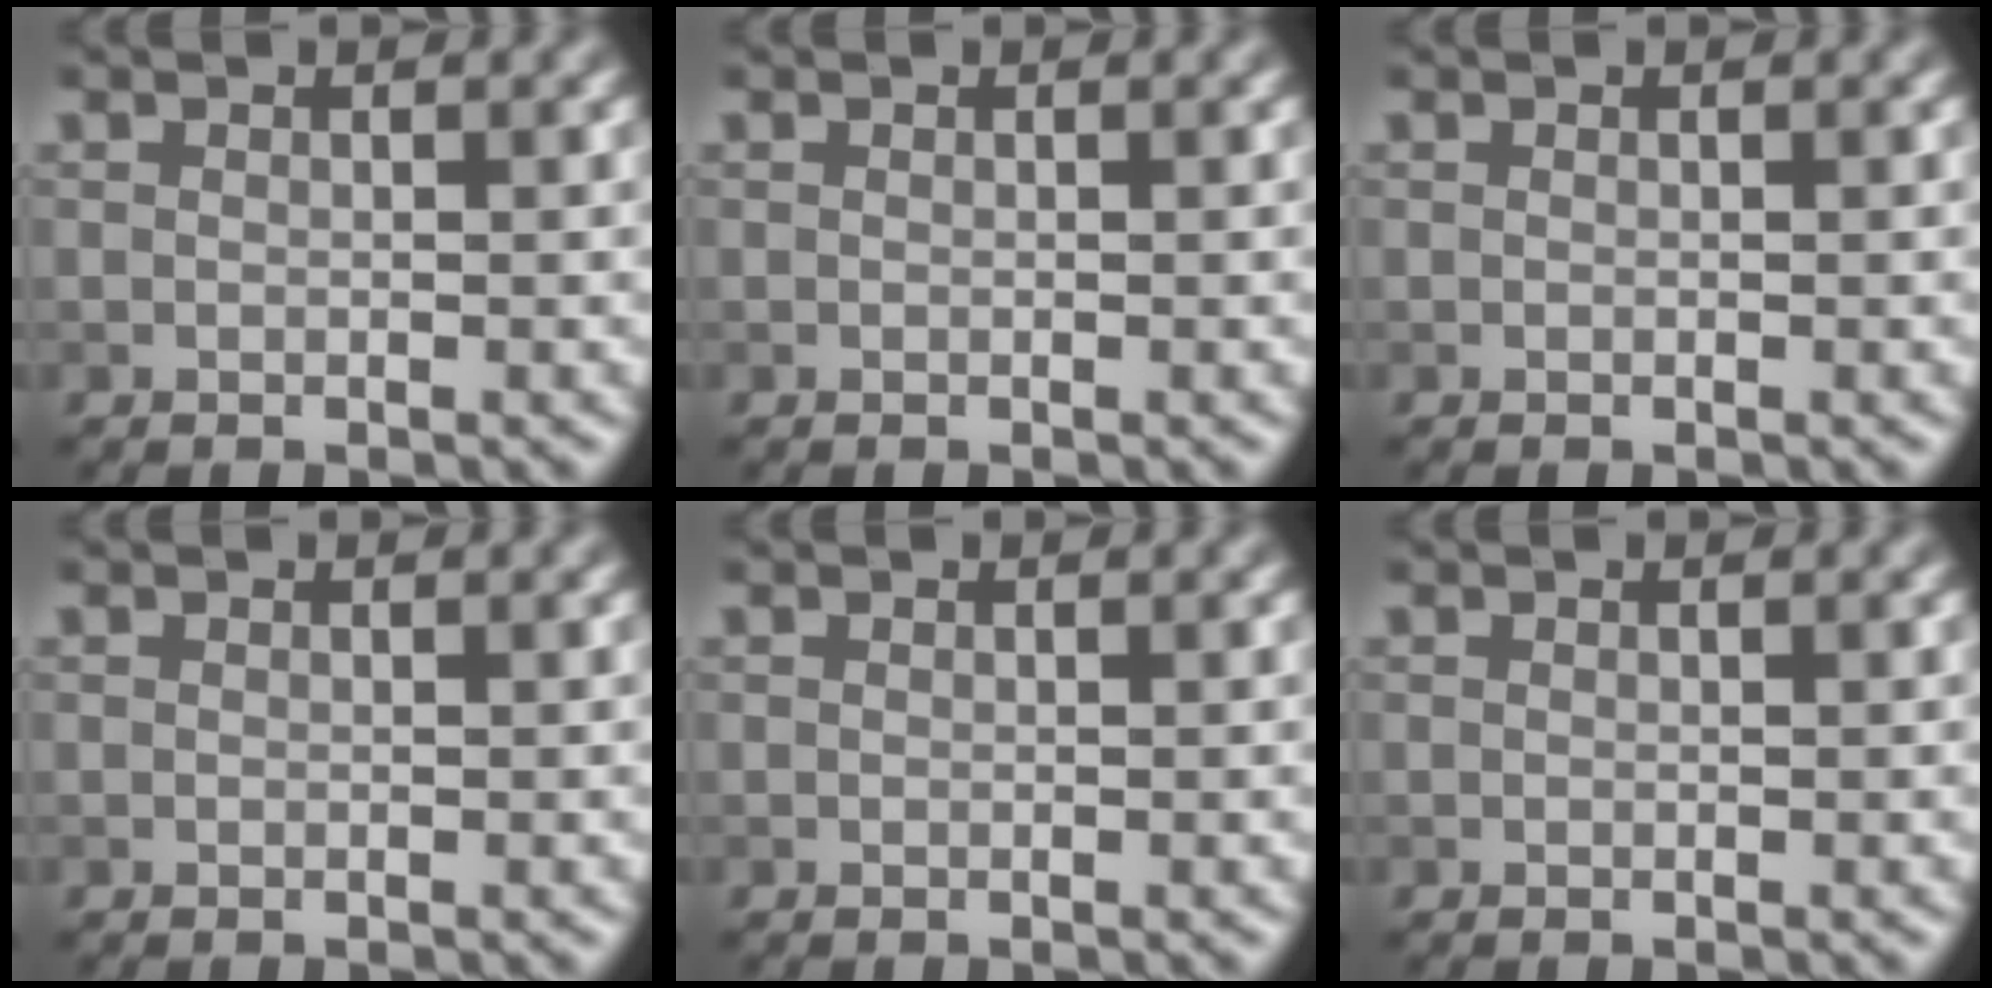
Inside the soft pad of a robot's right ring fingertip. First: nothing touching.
{"total": 0.0}
{"total": 0.0}
{"total": 0.0}
{"total": 0.0}
{"total": 0.0}